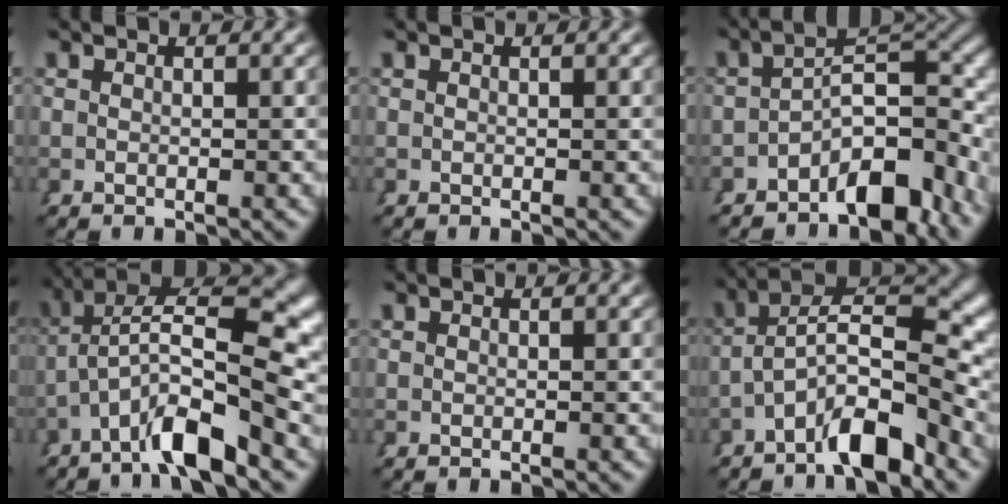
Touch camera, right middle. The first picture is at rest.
{"total": 0.0}
{"total": 6.0, "force": [-2.7, 1.9, 5.0], "torque": [-0.055, 0.000, -0.039]}
{"total": 8.7, "force": [0.9, 4.0, 7.7], "torque": [-0.125, -0.005, 0.010]}
{"total": 0.0}
{"total": 8.2, "force": [-0.8, 3.8, 7.1], "torque": [-0.111, -0.010, -0.017]}